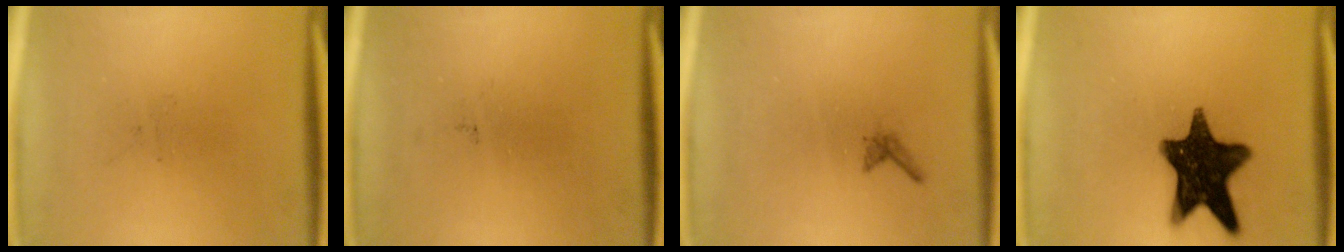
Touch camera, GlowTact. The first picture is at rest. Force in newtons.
{"total": 0.0}
{"total": 0.6}
{"total": 15.3}